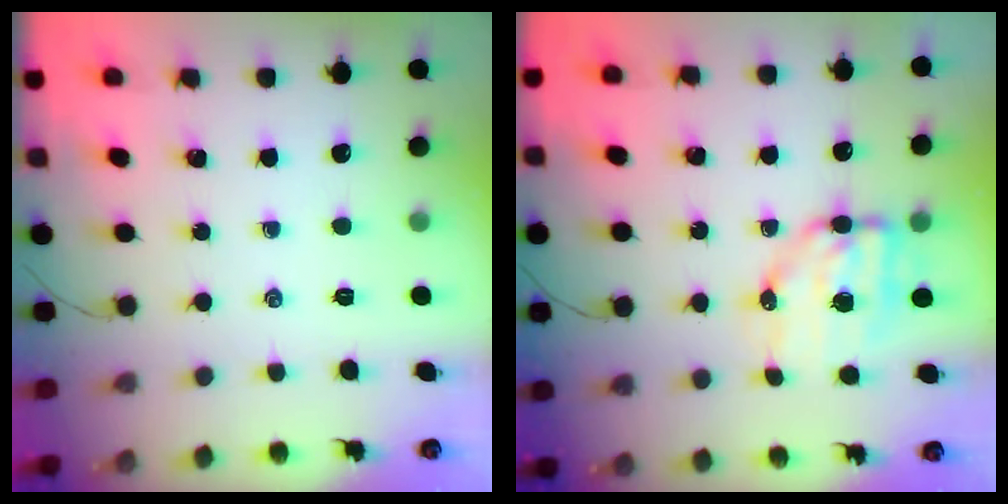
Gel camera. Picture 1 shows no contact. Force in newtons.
{"total": 7.9, "press": 7.7, "slide": 1.4}